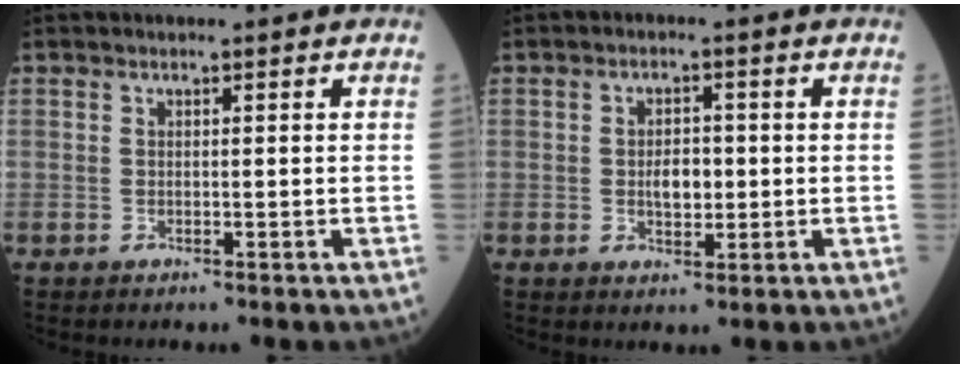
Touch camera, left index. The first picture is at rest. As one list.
[{"total": 3.7, "force": [-0.3, 2.0, 3.1], "torque": [-0.052, 0.001, -0.002]}]